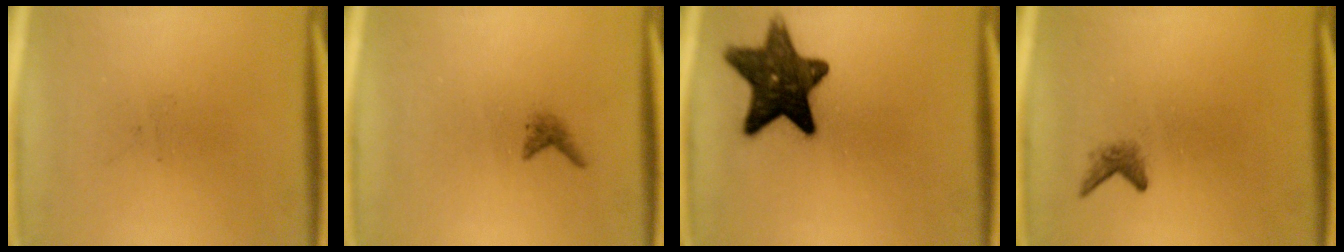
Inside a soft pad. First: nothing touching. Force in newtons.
{"total": 1.0}
{"total": 13.5}
{"total": 1.4}